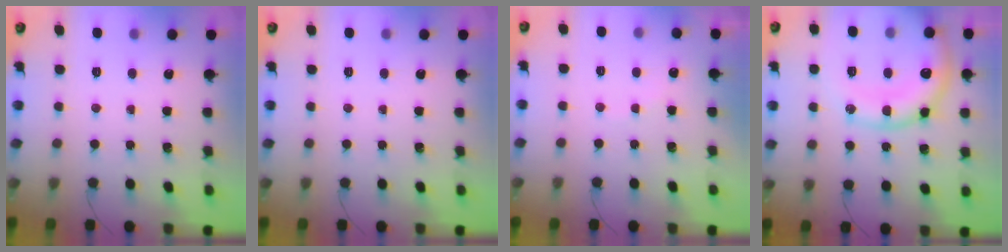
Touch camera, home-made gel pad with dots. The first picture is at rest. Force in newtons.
{"total": 0.0}
{"total": 5.1, "press": 5.1, "slide": 0.8}
{"total": 16.5, "press": 16.3, "slide": 2.4}